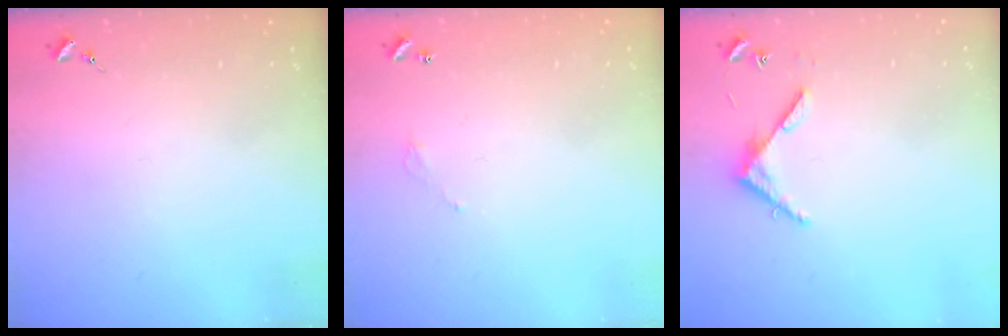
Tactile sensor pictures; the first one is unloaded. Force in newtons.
{"total": 3.0, "press": 3.0, "slide": 0.2}
{"total": 5.0, "press": 5.0, "slide": 0.4}